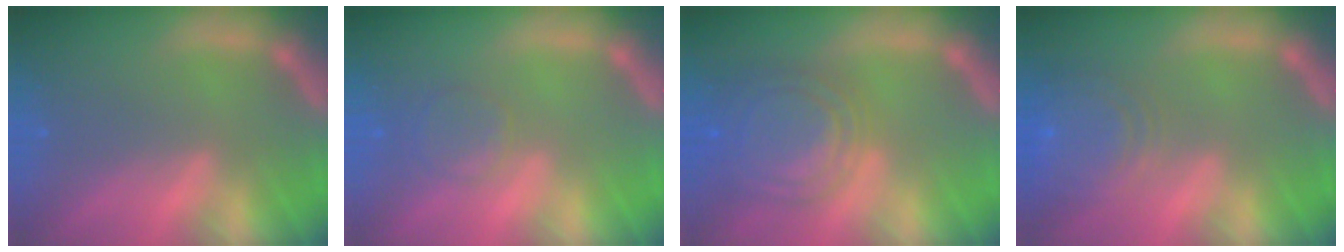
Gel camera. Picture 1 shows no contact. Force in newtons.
{"total": 2.9}
{"total": 9.5}
{"total": 7.5}